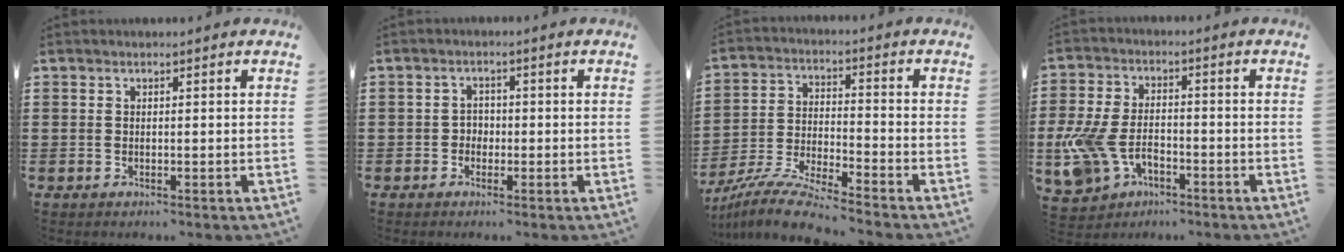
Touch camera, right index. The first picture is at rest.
{"total": 1.8, "force": [-0.8, 1.5, 0.6], "torque": [-0.016, 0.004, -0.020]}
{"total": 8.2, "force": [-7.8, -0.4, 2.5], "torque": [-0.063, -0.004, -0.159]}
{"total": 7.8, "force": [-3.1, 4.7, 5.5], "torque": [-0.142, 0.003, -0.061]}